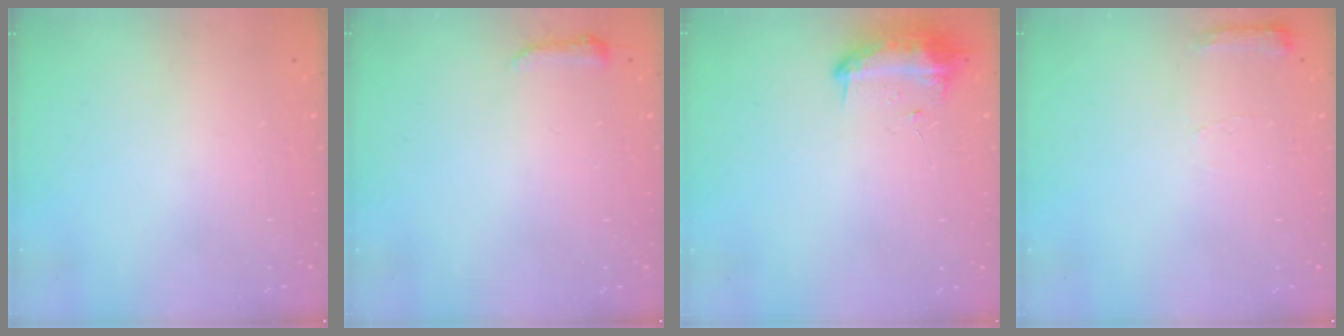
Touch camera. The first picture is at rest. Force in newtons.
{"total": 3.6, "press": 3.5, "slide": 0.6}
{"total": 10.7, "press": 10.6, "slide": 0.7}
{"total": 5.6, "press": 5.6, "slide": 0.7}